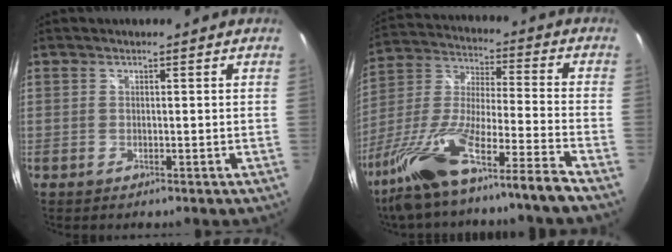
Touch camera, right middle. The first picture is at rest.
{"total": 18.1, "force": [-13.4, -0.7, 12.1], "torque": [-0.233, -0.030, -0.249]}